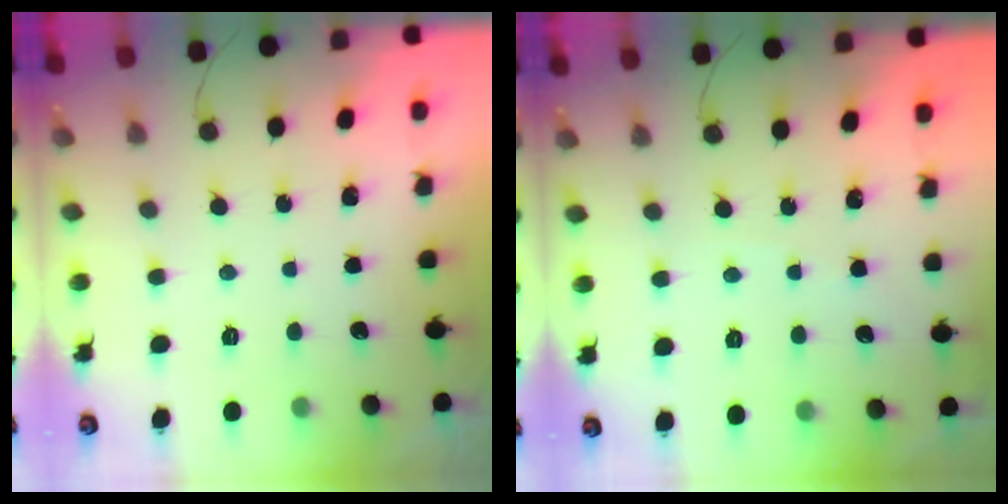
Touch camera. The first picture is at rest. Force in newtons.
{"total": 1.4, "press": 1.4, "slide": 0.2}